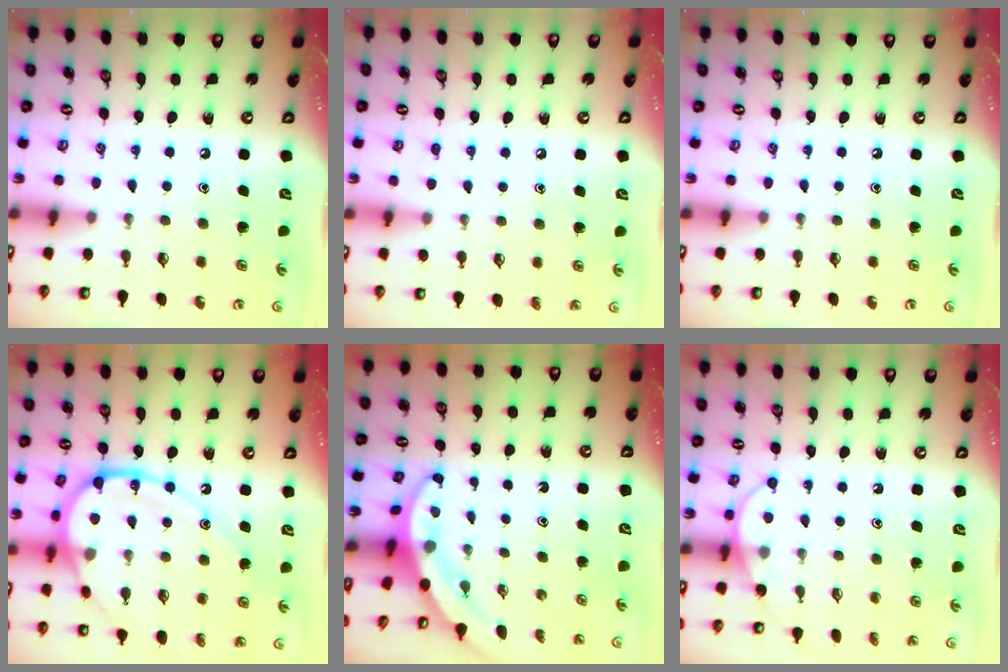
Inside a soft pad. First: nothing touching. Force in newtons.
{"total": 3.2, "press": 3.2, "slide": 0.5}
{"total": 0.0}
{"total": 15.8, "press": 15.7, "slide": 1.4}
{"total": 3.5, "press": 3.5, "slide": 0.2}
{"total": 6.6, "press": 6.6, "slide": 0.2}